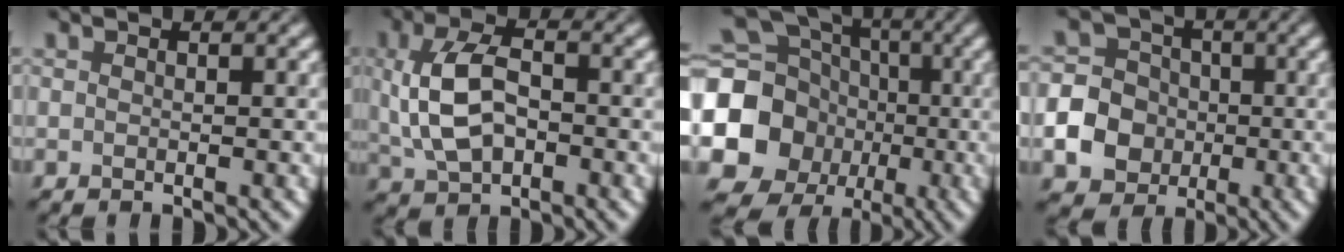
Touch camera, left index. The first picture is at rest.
{"total": 6.0, "force": [0.2, 3.8, 4.6], "torque": [-0.097, 0.005, 0.002]}
{"total": 13.7, "force": [-1.9, 12.6, 5.1], "torque": [-0.123, -0.035, -0.051]}
{"total": 6.6, "force": [-2.0, 6.0, 1.9], "torque": [-0.028, -0.001, -0.059]}